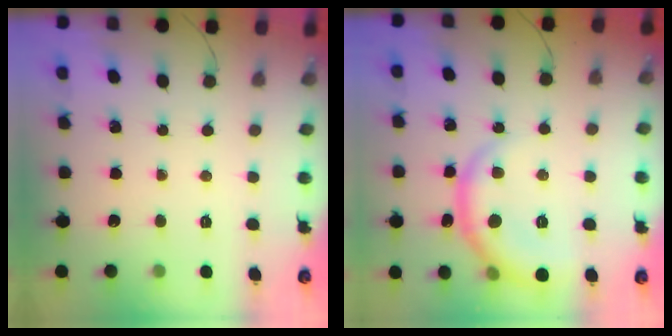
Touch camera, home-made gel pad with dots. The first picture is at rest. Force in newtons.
{"total": 9.9, "press": 9.8, "slide": 1.0}